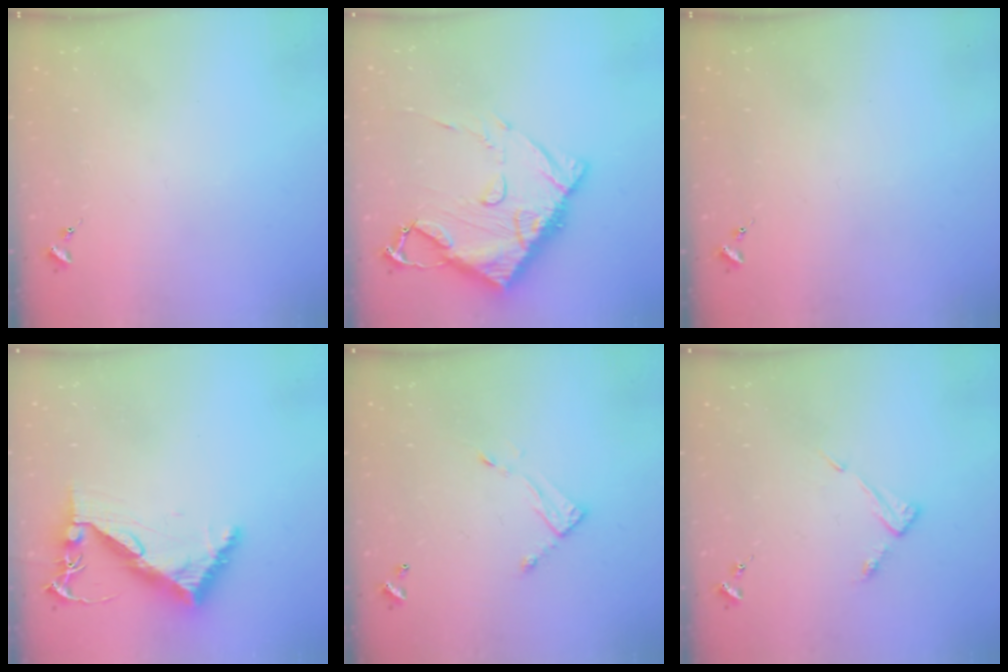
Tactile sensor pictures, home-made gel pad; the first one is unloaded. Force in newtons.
{"total": 14.3, "press": 14.2, "slide": 1.3}
{"total": 0.0}
{"total": 8.3, "press": 8.2, "slide": 1.2}
{"total": 5.5, "press": 5.5, "slide": 0.3}
{"total": 5.3, "press": 5.3, "slide": 0.4}